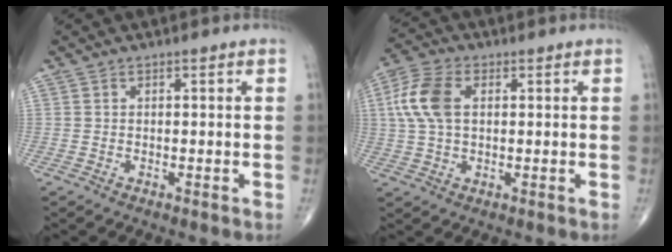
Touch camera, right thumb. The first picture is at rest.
{"total": 9.2, "force": [1.8, 5.5, 7.2], "torque": [-0.164, 0.015, 0.033]}